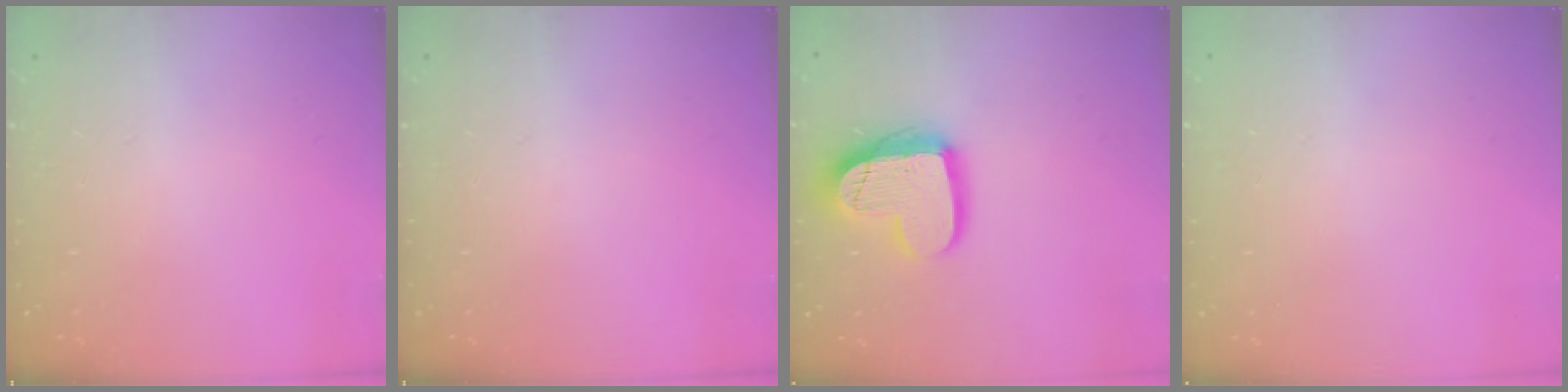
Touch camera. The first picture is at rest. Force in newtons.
{"total": 0.0}
{"total": 15.5, "press": 15.4, "slide": 1.1}
{"total": 0.5, "press": 0.5, "slide": 0.1}